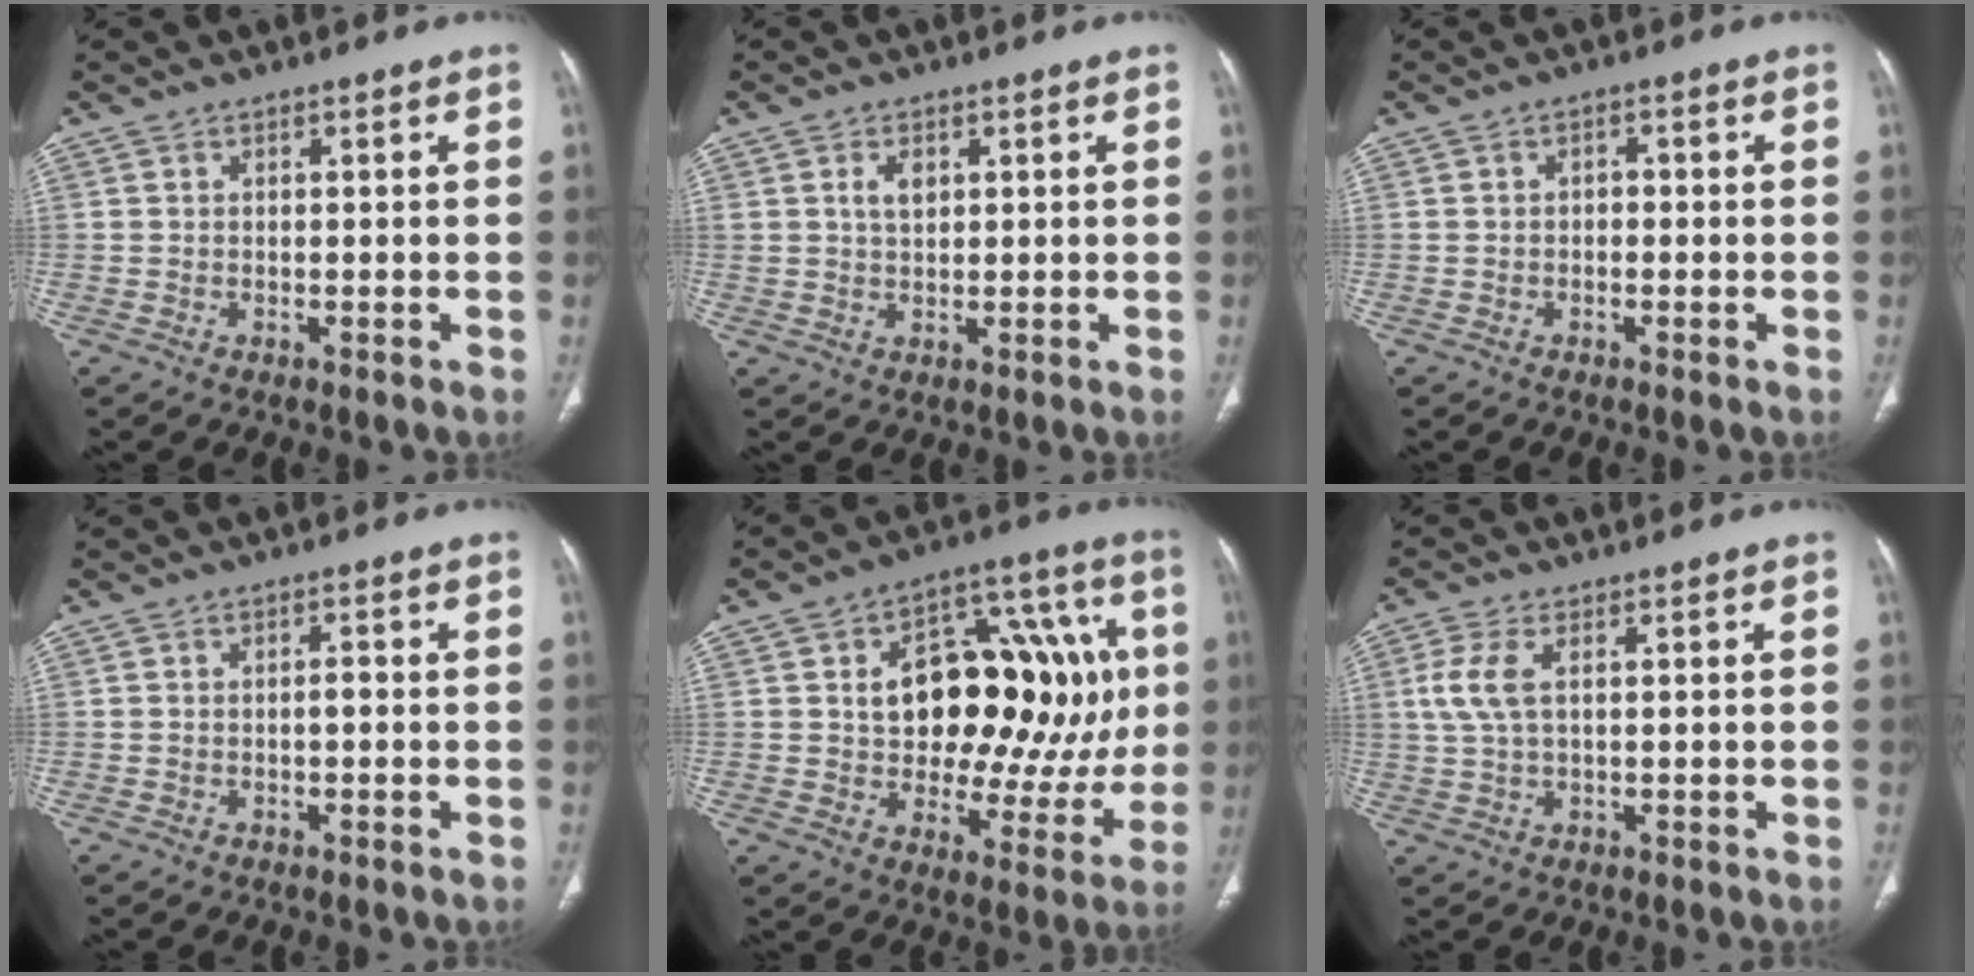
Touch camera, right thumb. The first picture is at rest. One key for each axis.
{"total": 3.1, "fx": 1.2, "fy": 1.8, "fz": 2.1, "tx": -0.032, "ty": -0.004, "tz": 0.024}
{"total": 1.2, "fx": -0.2, "fy": 0.9, "fz": 0.8, "tx": -0.009, "ty": 0.007, "tz": -0.004}
{"total": 1.2, "fx": -0.3, "fy": 0.5, "fz": 1.0, "tx": -0.016, "ty": 0.003, "tz": -0.006}
{"total": 25.6, "fx": 3.4, "fy": 14.6, "fz": 20.8, "tx": -0.241, "ty": 0.022, "tz": 0.060}
{"total": 5.7, "fx": 1.4, "fy": 2.6, "fz": 4.9, "tx": -0.127, "ty": 0.006, "tz": 0.031}